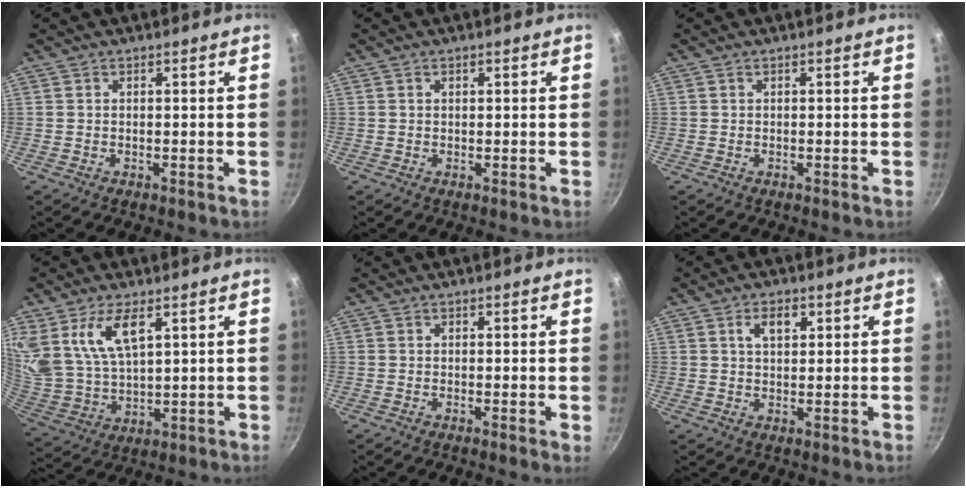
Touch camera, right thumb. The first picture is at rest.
{"total": 0.5, "force": [0.3, 0.3, 0.4], "torque": [-0.005, -0.001, 0.004]}
{"total": 0.0}
{"total": 14.5, "force": [6.8, 7.0, 10.7], "torque": [-0.219, -0.021, 0.148]}
{"total": 1.1, "force": [0.0, 0.2, 1.1], "torque": [-0.018, -0.005, -0.002]}
{"total": 4.2, "force": [1.7, 2.4, 3.1], "torque": [-0.045, 0.000, 0.029]}